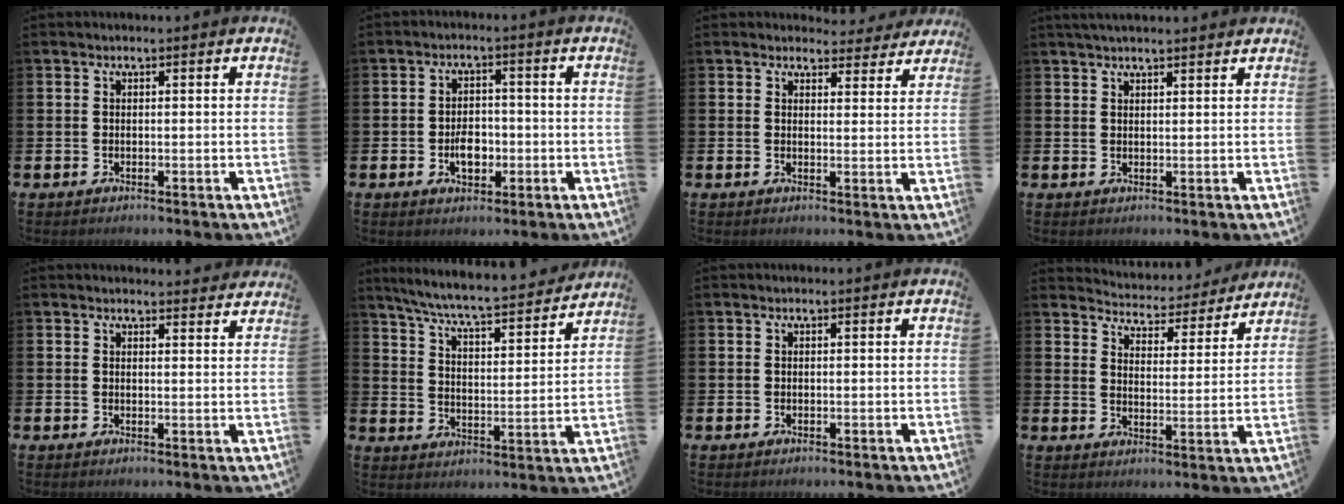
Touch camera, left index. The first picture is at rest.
{"total": 4.1, "force": [-1.0, 2.6, 3.0], "torque": [-0.048, 0.003, -0.021]}
{"total": 3.3, "force": [3.1, 1.2, 0.2], "torque": [0.005, -0.020, 0.052]}
{"total": 2.2, "force": [2.1, 0.3, 0.7], "torque": [-0.017, 0.000, 0.038]}
{"total": 2.2, "force": [2.2, 0.2, -0.1], "torque": [0.007, -0.015, 0.037]}
{"total": 7.2, "force": [6.8, 0.2, 2.5], "torque": [-0.082, -0.052, 0.114]}
{"total": 0.0}
{"total": 4.6, "force": [4.5, 0.8, 0.0], "torque": [-0.023, -0.042, 0.075]}